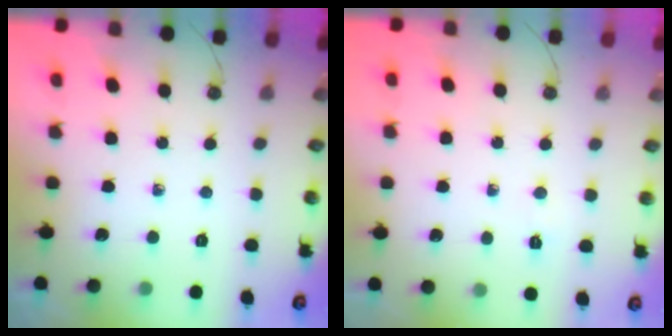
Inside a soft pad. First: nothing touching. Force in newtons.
{"total": 5.7, "press": 2.4, "slide": 5.2}